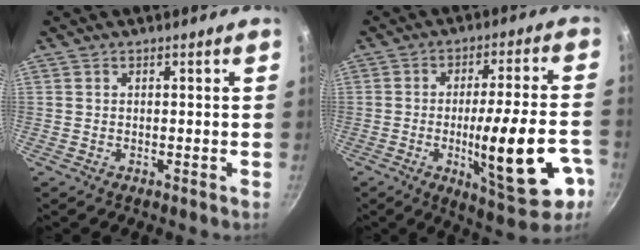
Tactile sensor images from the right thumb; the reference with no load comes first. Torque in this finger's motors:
{"motor_torque": [1.88, 2.07, 1.67, -0.20, 0.48]}